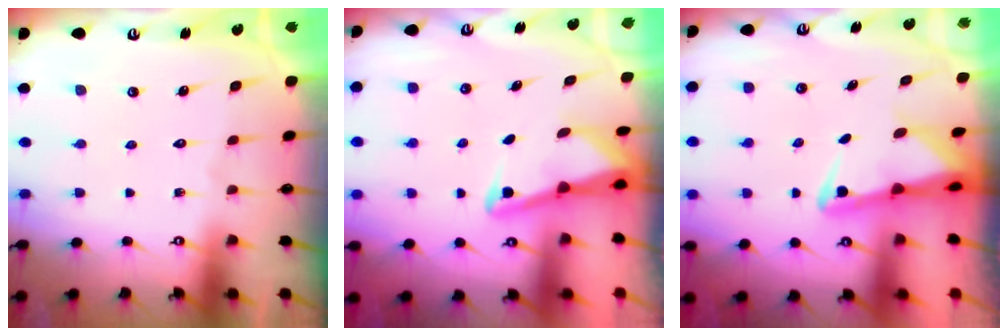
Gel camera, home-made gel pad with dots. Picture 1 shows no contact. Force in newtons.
{"total": 3.2, "press": 3.2, "slide": 0.4}
{"total": 2.5, "press": 2.4, "slide": 0.5}